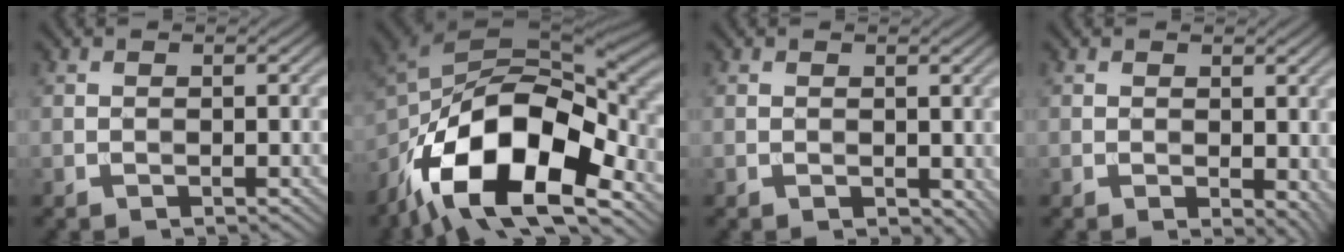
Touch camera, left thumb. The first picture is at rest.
{"total": 18.7, "force": [-9.9, 8.8, 13.3], "torque": [-0.253, -0.036, -0.174]}
{"total": 1.6, "force": [0.4, 1.1, 1.1], "torque": [-0.018, -0.007, 0.011]}
{"total": 3.2, "force": [0.0, 1.9, 2.6], "torque": [-0.028, -0.008, 0.003]}